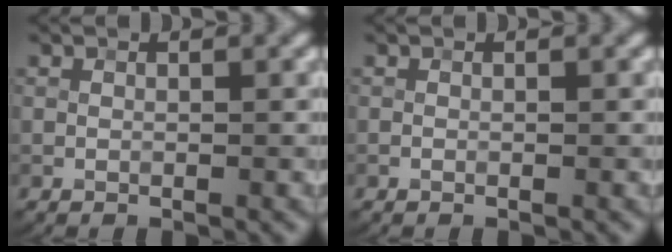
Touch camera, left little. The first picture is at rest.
{"total": 0.0}